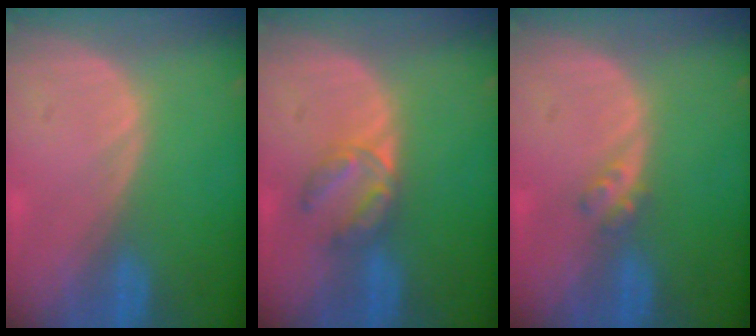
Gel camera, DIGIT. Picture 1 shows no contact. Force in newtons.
{"total": 4.3, "press": 4.3, "slide": 0.4}
{"total": 2.1, "press": 1.8, "slide": 1.0}